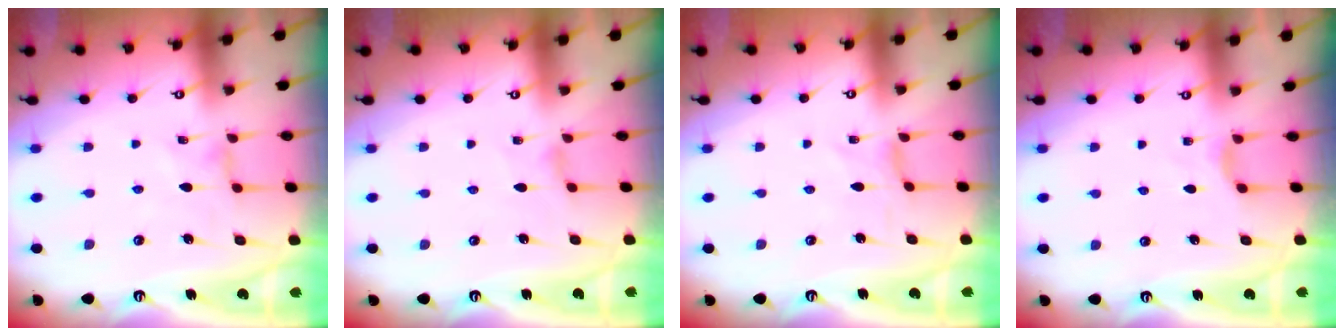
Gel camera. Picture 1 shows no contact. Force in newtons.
{"total": 2.2, "press": 2.2, "slide": 0.3}
{"total": 0.0}
{"total": 3.6, "press": 3.5, "slide": 0.7}